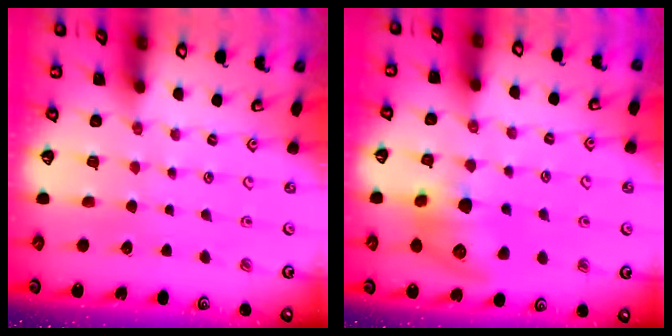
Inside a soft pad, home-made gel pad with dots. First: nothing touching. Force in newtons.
{"total": 16.3, "press": 16.2, "slide": 1.3}